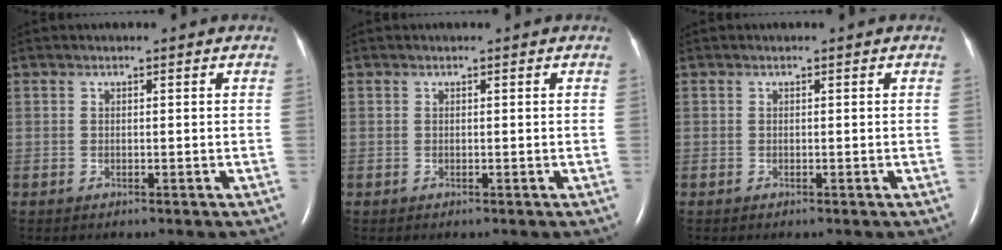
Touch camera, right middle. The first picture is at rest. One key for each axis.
{"total": 0.0}
{"total": 0.0}